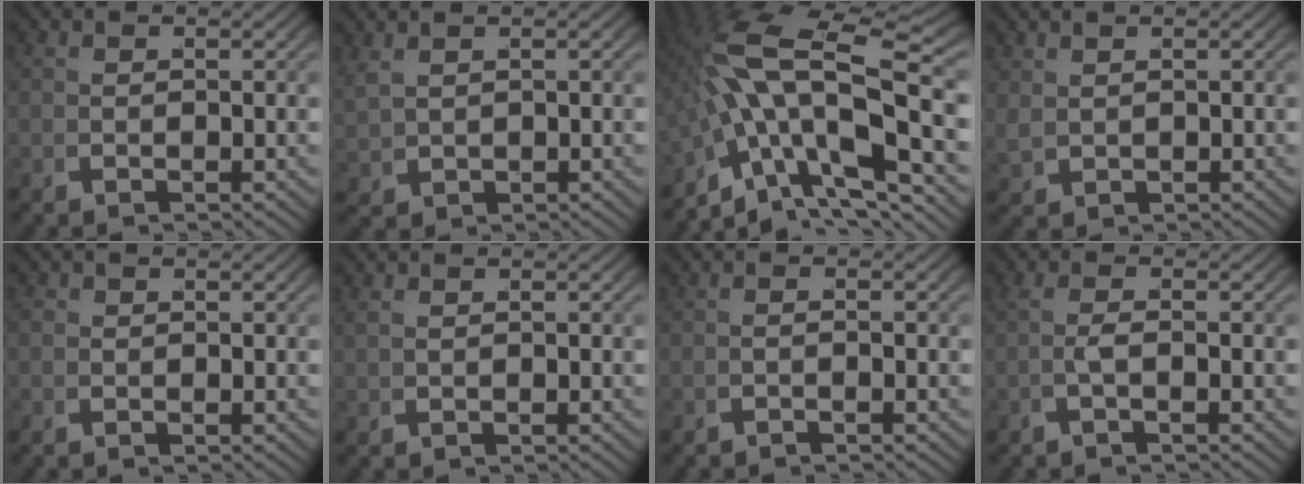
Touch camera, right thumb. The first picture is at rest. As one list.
[{"total": 1.6, "force": [0.9, 0.8, 1.0], "torque": [-0.029, -0.002, 0.030]}, {"total": 11.4, "force": [0.2, 5.7, 9.9], "torque": [-0.200, -0.016, 0.012]}, {"total": 1.3, "force": [0.7, 0.8, 0.7], "torque": [-0.019, -0.003, 0.024]}, {"total": 1.1, "force": [0.2, 1.0, 0.5], "torque": [-0.010, 0.002, 0.001]}, {"total": 0.7, "force": [0.6, -0.3, 0.3], "torque": [-0.008, 0.003, 0.019]}, {"total": 1.2, "force": [-0.7, -1.0, -0.3], "torque": [0.016, 0.009, -0.017]}, {"total": 1.1, "force": [-0.5, -0.8, 0.6], "torque": [-0.010, 0.010, -0.010]}]